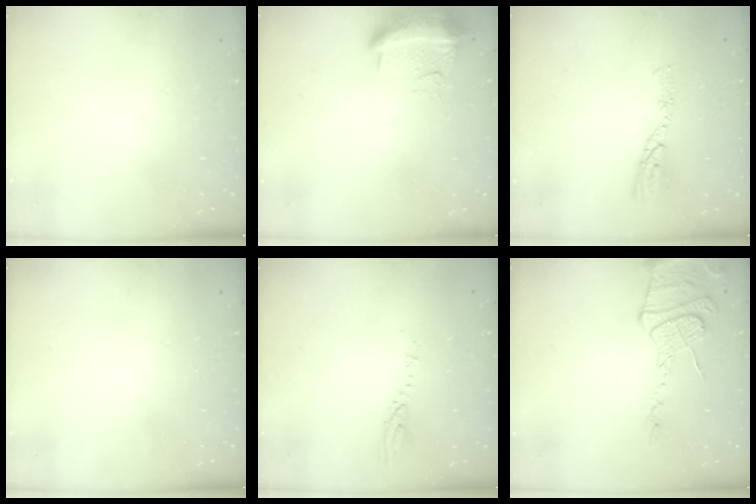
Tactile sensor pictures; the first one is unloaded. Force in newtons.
{"total": 11.3, "press": 10.3, "slide": 4.7}
{"total": 7.8, "press": 7.8, "slide": 0.8}
{"total": 0.0}
{"total": 3.2, "press": 3.2, "slide": 0.3}
{"total": 14.4, "press": 14.4, "slide": 1.4}